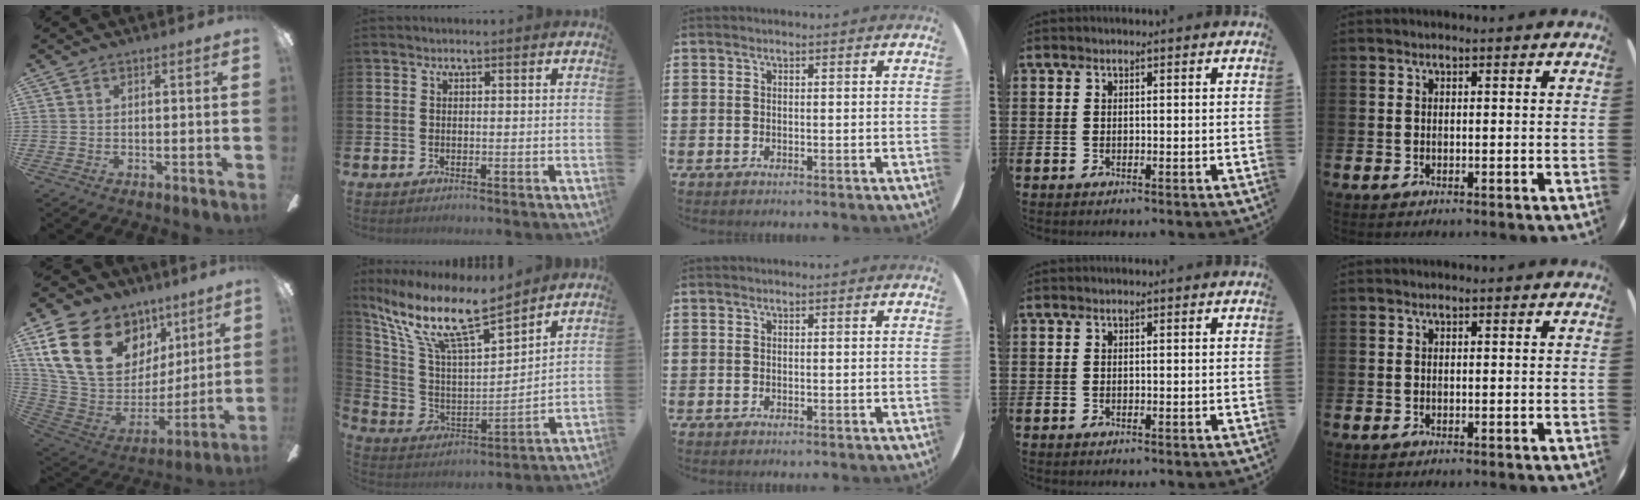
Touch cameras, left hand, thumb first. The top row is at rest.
{"thumb": {"total": 24.7, "force": [11.2, 16.9, 14.0], "torque": [-0.271, -0.037, 0.222]}, "index": {"total": 12.4, "force": [10.1, 2.5, 6.8], "torque": [-0.165, -0.062, 0.172]}}